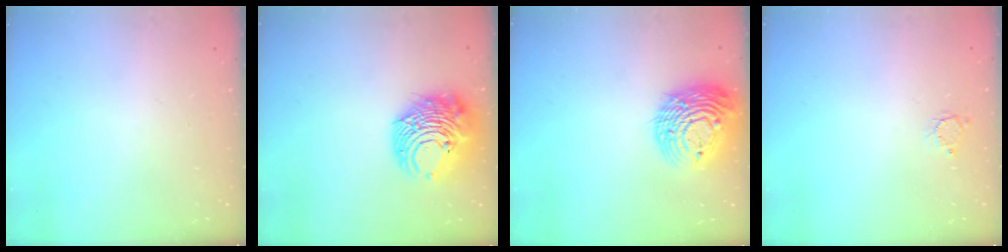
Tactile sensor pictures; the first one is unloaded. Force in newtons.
{"total": 14.6, "press": 14.5, "slide": 1.7}
{"total": 16.6, "press": 16.5, "slide": 2.2}
{"total": 2.6, "press": 2.6, "slide": 0.2}